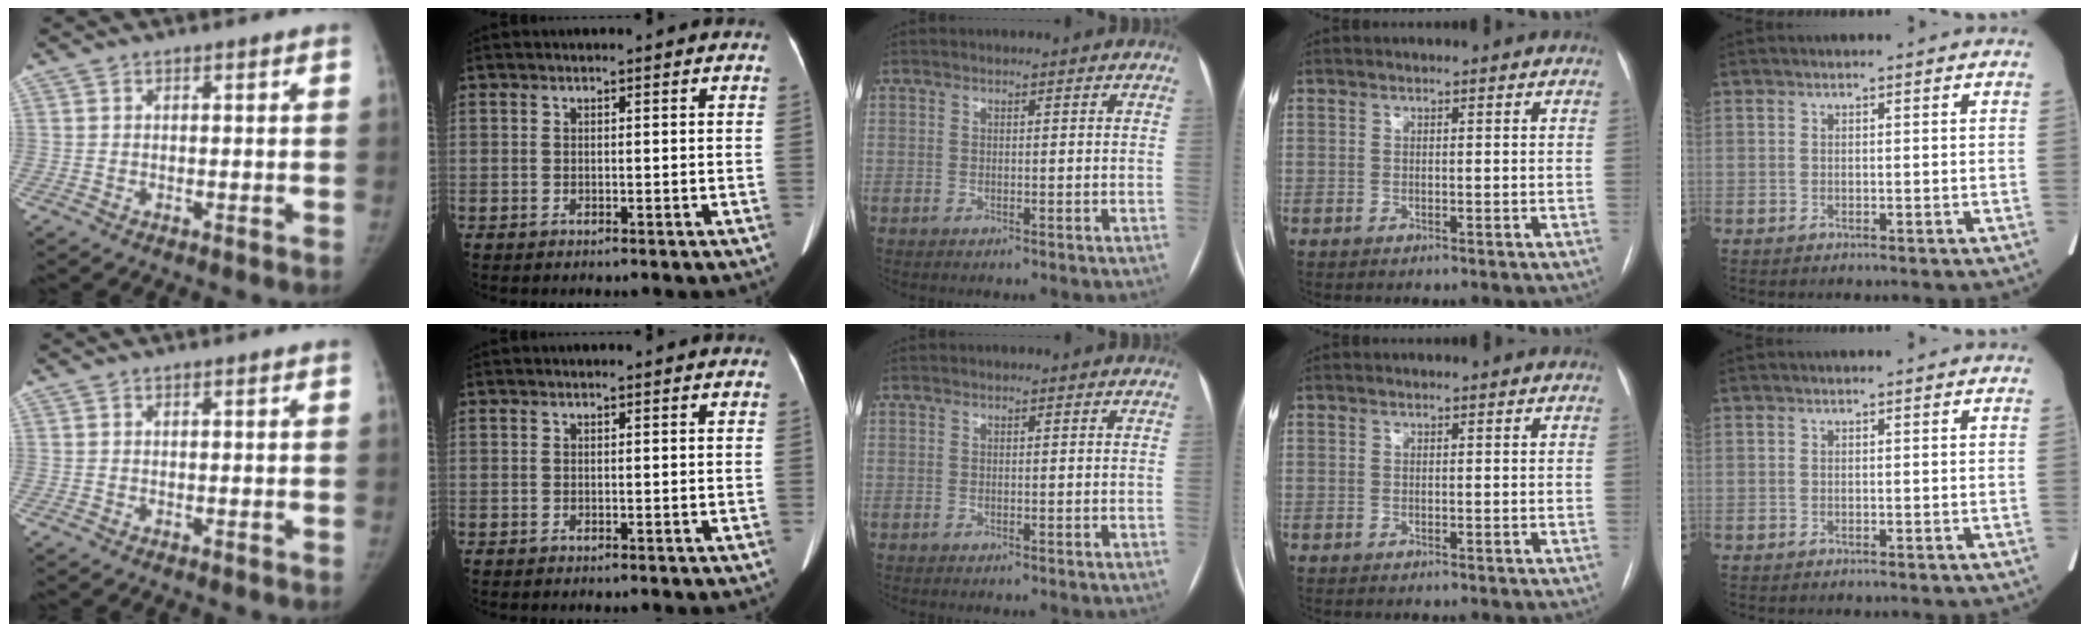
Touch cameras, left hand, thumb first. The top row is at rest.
{}